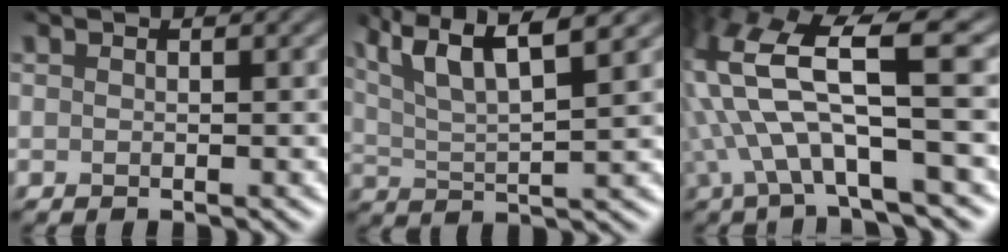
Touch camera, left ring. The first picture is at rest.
{"total": 8.6, "force": [5.2, 2.5, 6.4], "torque": [-0.111, 0.022, 0.079]}
{"total": 10.3, "force": [0.4, 2.8, 9.9], "torque": [-0.198, 0.015, 0.005]}